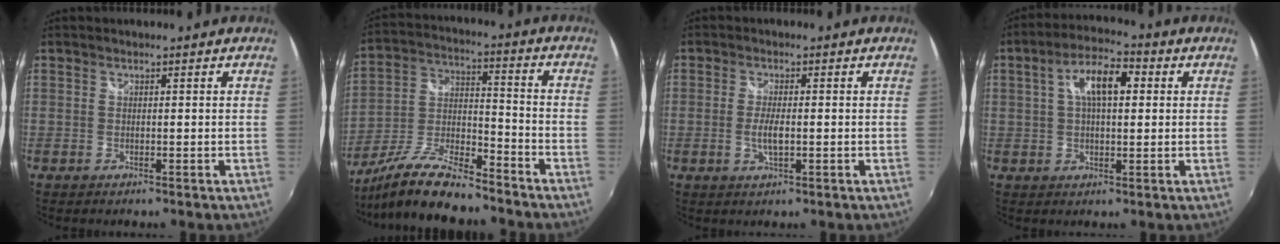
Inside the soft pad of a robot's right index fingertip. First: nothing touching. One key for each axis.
{"total": 15.3, "fx": -12.4, "fy": 3.8, "fz": 8.1, "tx": -0.179, "ty": -0.008, "tz": -0.229}
{"total": 3.3, "fx": -0.6, "fy": 0.8, "fz": 3.1, "tx": -0.062, "ty": -0.005, "tz": -0.011}
{"total": 8.9, "fx": 2.1, "fy": 3.9, "fz": 7.7, "tx": -0.138, "ty": 0.023, "tz": 0.033}